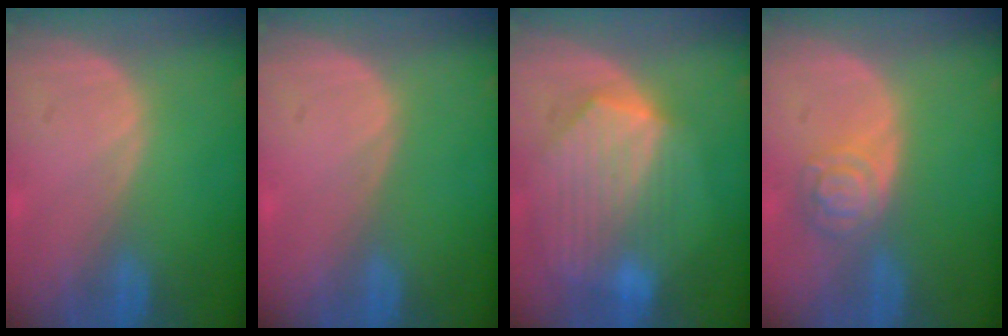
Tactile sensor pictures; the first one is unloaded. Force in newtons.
{"total": 0.0}
{"total": 9.8, "press": 8.7, "slide": 4.5}
{"total": 5.2, "press": 4.6, "slide": 2.4}